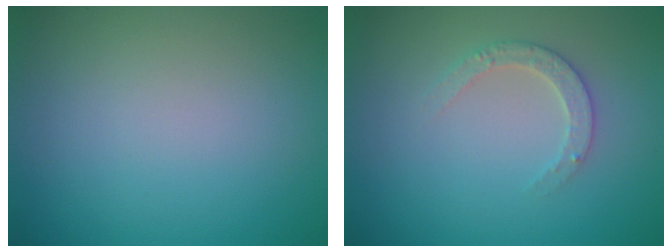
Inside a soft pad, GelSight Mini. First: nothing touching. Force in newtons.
{"total": 2.1, "press": 2.1, "slide": 0.3}